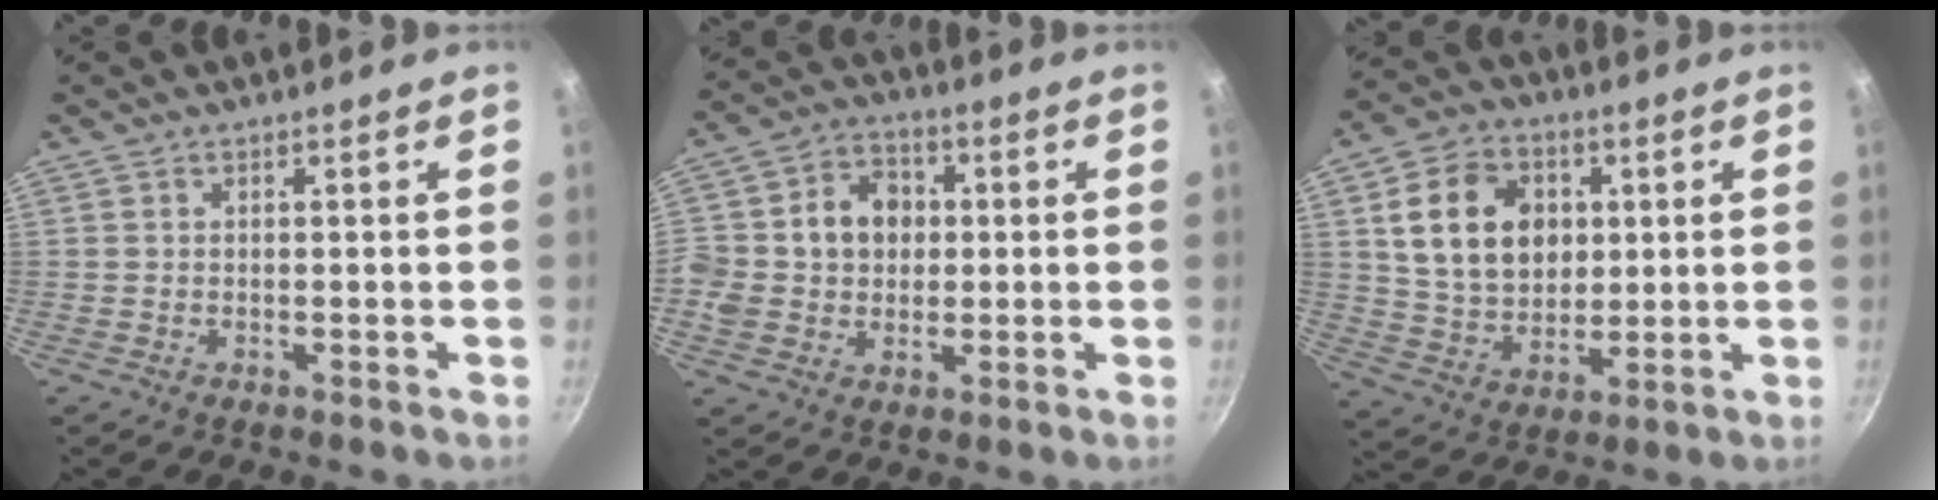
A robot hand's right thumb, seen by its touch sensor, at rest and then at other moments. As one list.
[{"total": 12.3, "force": [1.4, 10.6, 6.1], "torque": [-0.082, 0.014, 0.010]}, {"total": 16.1, "force": [3.6, 12.3, 9.8], "torque": [-0.144, -0.001, 0.066]}]